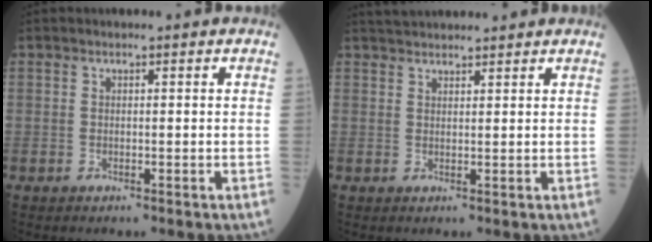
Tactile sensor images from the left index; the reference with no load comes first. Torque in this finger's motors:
{"motor_torque": [-0.19, -0.36, 0.09, 0.07]}